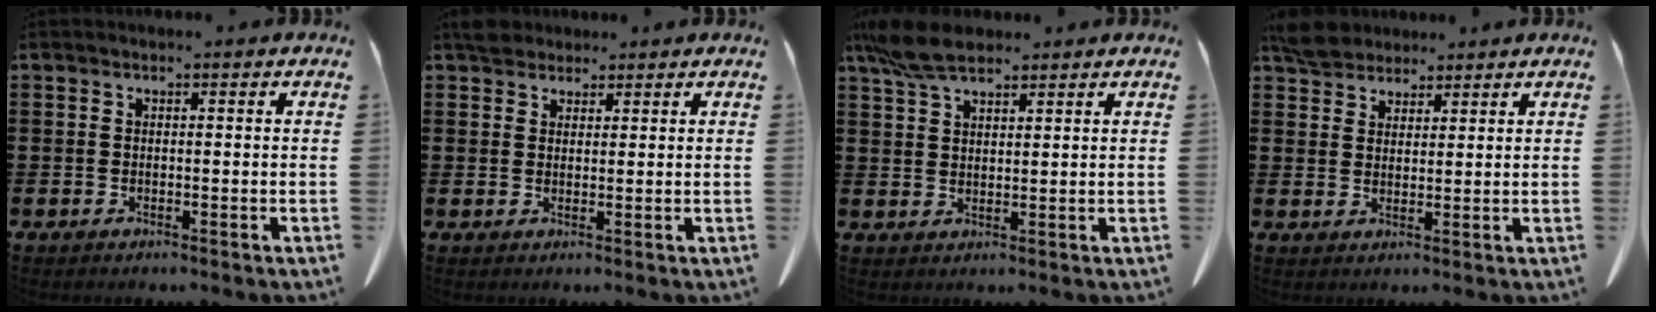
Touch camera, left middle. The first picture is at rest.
{"total": 3.0, "force": [2.5, 1.4, 0.7], "torque": [-0.015, 0.004, 0.048]}
{"total": 7.0, "force": [5.3, 2.2, 4.0], "torque": [-0.092, -0.004, 0.099]}
{"total": 4.4, "force": [3.9, 1.8, 0.8], "torque": [-0.022, -0.001, 0.075]}